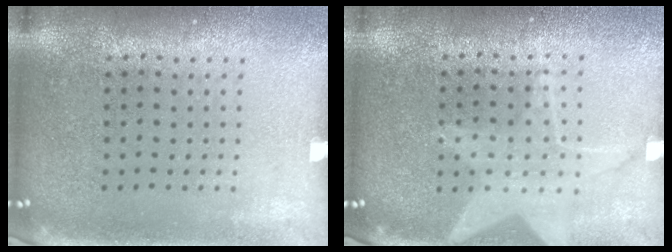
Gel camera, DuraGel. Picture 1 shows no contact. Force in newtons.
{"total": 1.4, "press": 1.4, "slide": 0.2}